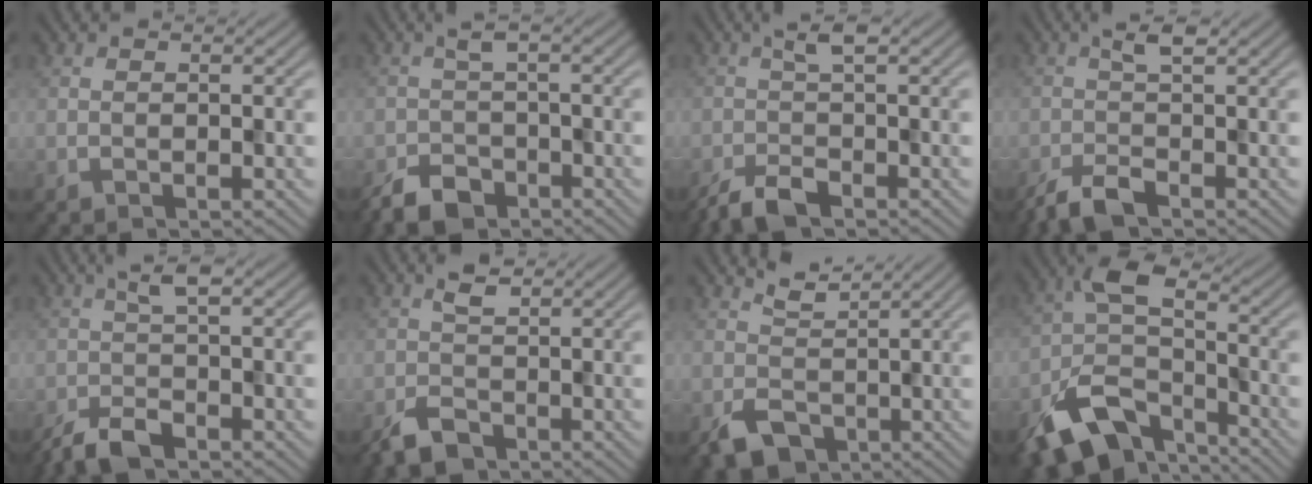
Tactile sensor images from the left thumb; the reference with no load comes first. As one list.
[{"total": 4.5, "force": [-2.9, 2.3, 2.6], "torque": [-0.053, -0.007, -0.056]}, {"total": 4.0, "force": [-2.1, 1.1, 3.2], "torque": [-0.064, -0.002, -0.050]}, {"total": 3.8, "force": [-1.9, 0.9, 3.1], "torque": [-0.063, 0.000, -0.045]}, {"total": 4.3, "force": [-2.4, 1.2, 3.4], "torque": [-0.068, -0.002, -0.055]}, {"total": 3.8, "force": [-1.6, 2.4, 2.5], "torque": [-0.051, -0.001, -0.038]}, {"total": 3.6, "force": [0.3, 2.8, 2.2], "torque": [-0.046, -0.013, 0.011]}, {"total": 12.8, "force": [-7.6, 6.4, 7.9], "torque": [-0.158, -0.023, -0.150]}]